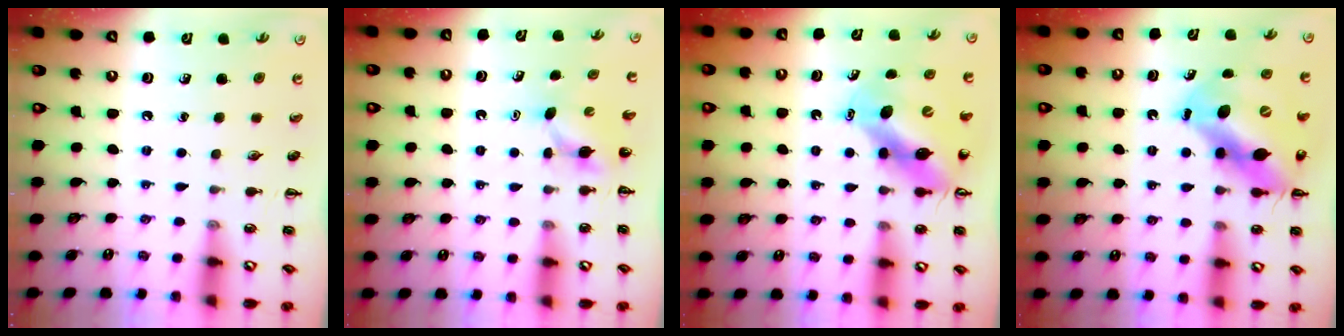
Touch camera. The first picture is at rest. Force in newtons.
{"total": 2.9, "press": 2.8, "slide": 0.8}
{"total": 11.0, "press": 10.4, "slide": 3.4}
{"total": 11.8, "press": 11.4, "slide": 3.1}